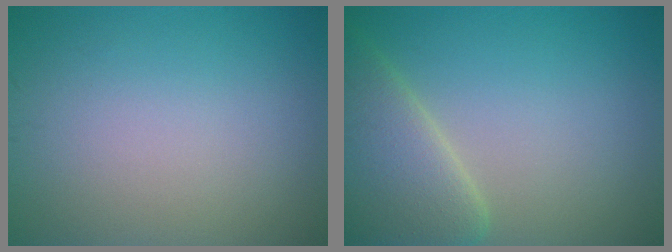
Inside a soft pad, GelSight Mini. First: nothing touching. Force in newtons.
{"total": 6.3, "press": 6.3, "slide": 0.5}